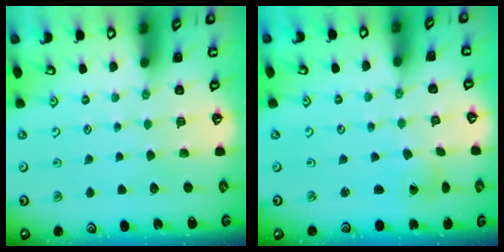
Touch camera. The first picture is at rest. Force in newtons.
{"total": 0.0}